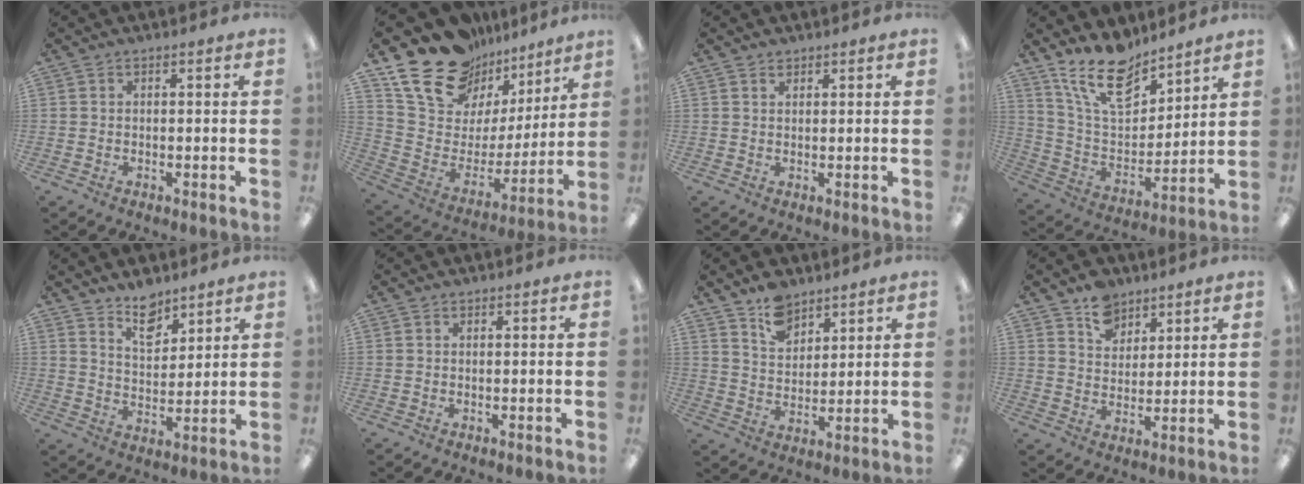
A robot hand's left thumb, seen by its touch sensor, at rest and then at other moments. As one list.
[{"total": 20.0, "force": [15.6, 10.8, 6.5], "torque": [-0.123, -0.119, 0.287]}, {"total": 1.2, "force": [1.0, 0.6, 0.1], "torque": [0.006, -0.004, 0.019]}, {"total": 16.1, "force": [12.3, 7.0, 7.7], "torque": [-0.152, -0.070, 0.226]}, {"total": 8.3, "force": [6.8, 4.0, 2.8], "torque": [-0.037, -0.041, 0.122]}, {"total": 0.0}, {"total": 8.0, "force": [6.4, 4.4, 2.0], "torque": [-0.032, -0.037, 0.119]}, {"total": 8.3, "force": [6.0, 5.4, 1.8], "torque": [-0.031, -0.030, 0.113]}]